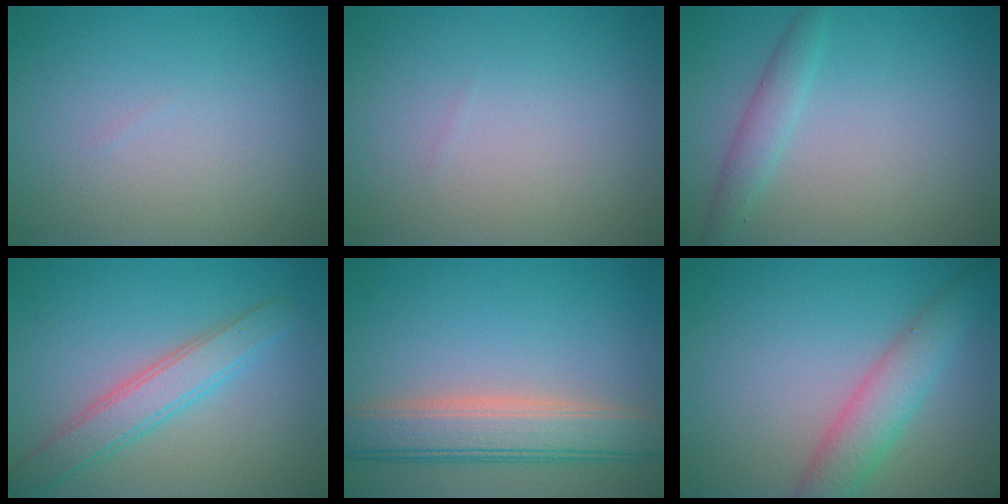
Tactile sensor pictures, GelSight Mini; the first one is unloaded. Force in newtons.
{"total": 0.0}
{"total": 2.0, "press": 2.0, "slide": 0.3}
{"total": 3.7, "press": 3.7, "slide": 0.0}
{"total": 6.0, "press": 5.9, "slide": 0.5}
{"total": 4.2, "press": 4.2, "slide": 0.2}